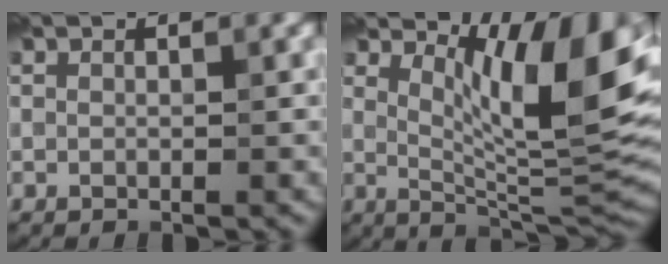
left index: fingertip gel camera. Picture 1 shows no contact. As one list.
[{"total": 10.4, "force": [4.0, 2.8, 9.1], "torque": [-0.134, -0.011, 0.075]}]